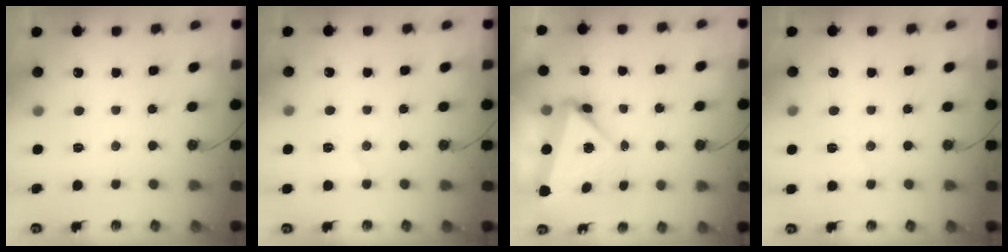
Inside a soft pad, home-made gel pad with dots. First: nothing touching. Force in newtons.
{"total": 4.3, "press": 3.9, "slide": 1.9}
{"total": 6.1, "press": 5.2, "slide": 3.2}
{"total": 10.6, "press": 3.6, "slide": 10.0}